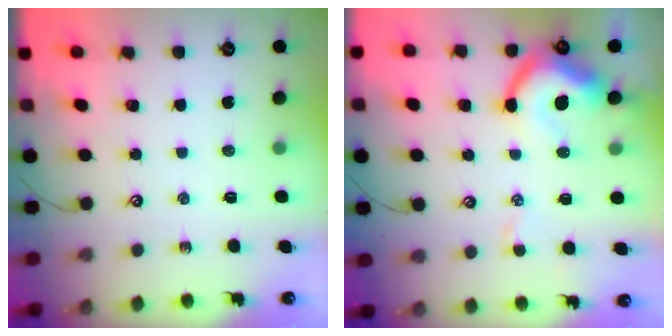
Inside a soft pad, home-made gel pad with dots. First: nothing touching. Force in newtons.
{"total": 8.9, "press": 8.7, "slide": 1.6}